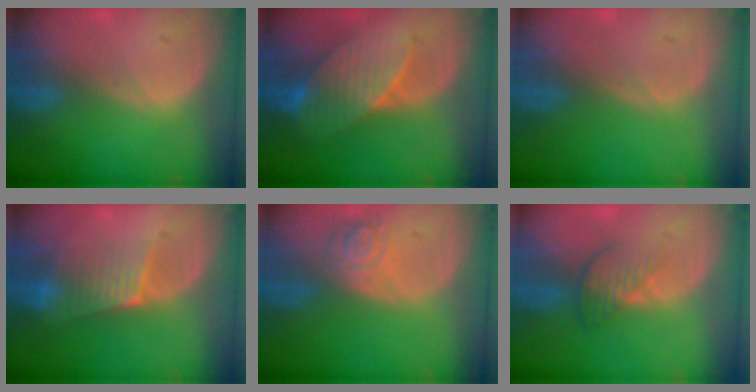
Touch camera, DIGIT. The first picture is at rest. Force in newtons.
{"total": 7.3, "press": 7.2, "slide": 1.2}
{"total": 0.0}
{"total": 6.5, "press": 5.6, "slide": 3.3}
{"total": 4.5, "press": 4.2, "slide": 1.7}
{"total": 3.8, "press": 3.5, "slide": 1.5}